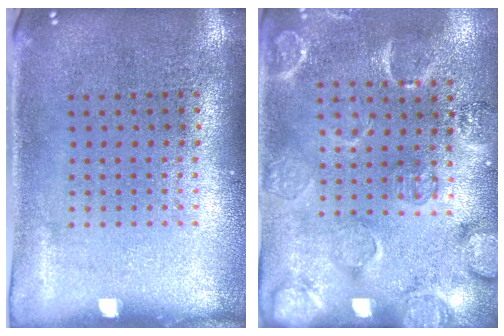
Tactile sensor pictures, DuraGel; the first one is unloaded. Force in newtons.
{"total": 2.6, "press": 1.9, "slide": 1.8}